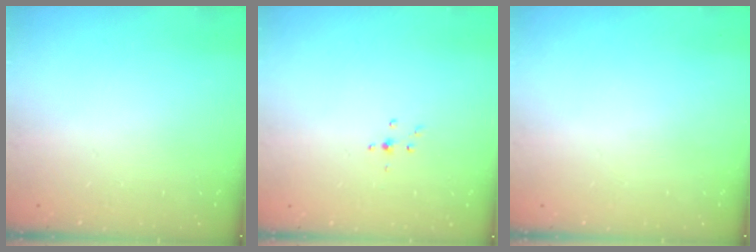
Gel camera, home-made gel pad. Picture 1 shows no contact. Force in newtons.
{"total": 3.0, "press": 2.9, "slide": 0.9}
{"total": 0.0}